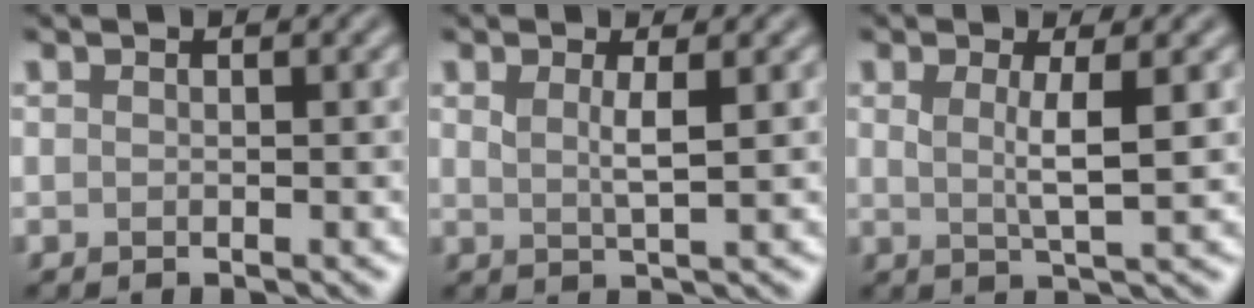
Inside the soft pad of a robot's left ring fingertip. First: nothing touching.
{"total": 1.9, "force": [0.8, 0.5, 1.7], "torque": [-0.030, -0.004, 0.012]}
{"total": 3.0, "force": [0.7, 0.7, 2.9], "torque": [-0.049, -0.006, 0.010]}